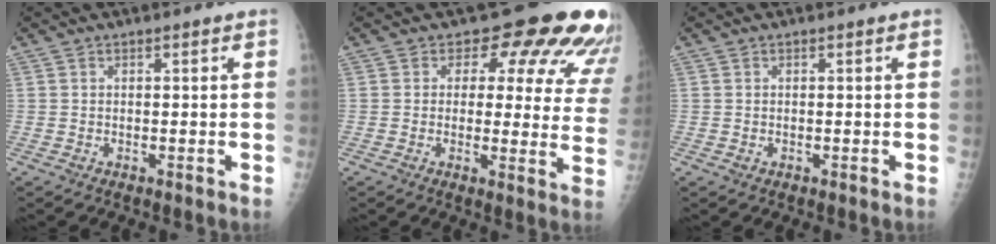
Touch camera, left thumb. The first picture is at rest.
{"total": 15.7, "force": [10.2, 8.1, 8.7], "torque": [-0.040, -0.046, 0.090]}
{"total": 0.6, "force": [-0.2, 0.5, 0.2], "torque": [-0.003, 0.001, -0.001]}